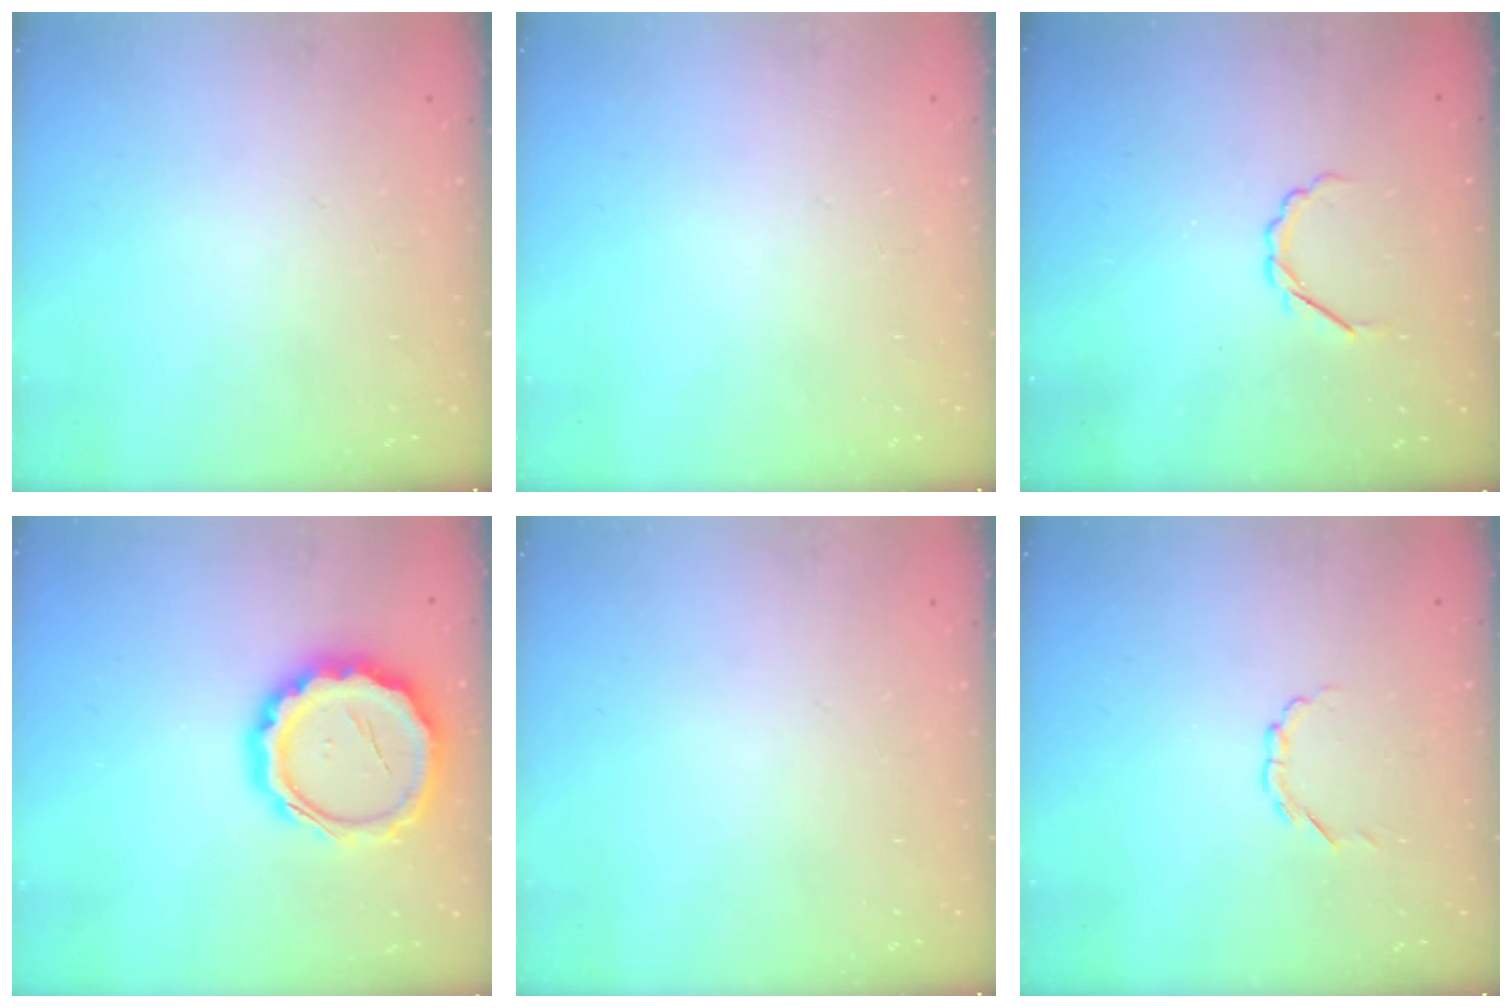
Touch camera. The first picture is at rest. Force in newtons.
{"total": 0.0}
{"total": 2.5, "press": 2.4, "slide": 0.8}
{"total": 16.6, "press": 16.4, "slide": 2.5}
{"total": 0.0}
{"total": 2.6, "press": 2.4, "slide": 0.9}